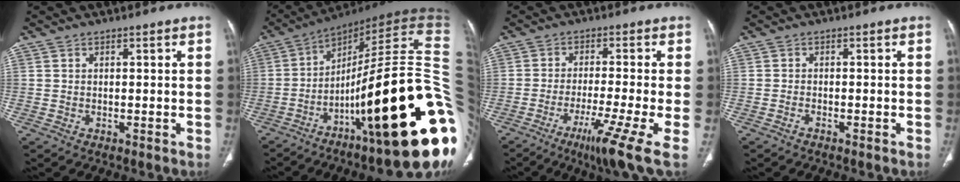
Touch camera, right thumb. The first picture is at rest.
{"total": 38.6, "force": [-8.2, 8.9, 36.7], "torque": [-0.454, 0.040, -0.126]}
{"total": 10.6, "force": [-4.7, -0.1, 9.5], "torque": [-0.171, -0.008, -0.079]}
{"total": 0.7, "force": [-0.6, 0.2, 0.2], "torque": [-0.009, 0.006, -0.009]}